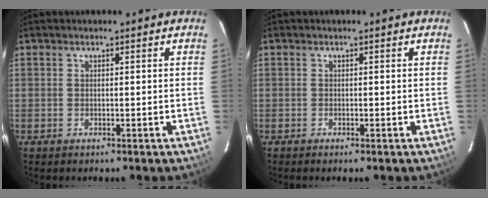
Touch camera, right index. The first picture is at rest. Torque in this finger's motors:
{"motor_torque": [0.10, 0.11, 0.07, 0.01]}